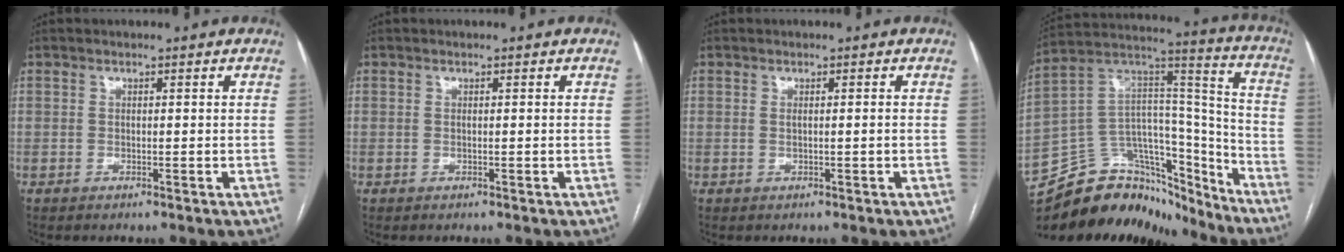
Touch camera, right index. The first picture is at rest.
{"total": 0.0}
{"total": 1.0, "force": [0.0, 0.0, 1.0], "torque": [-0.019, -0.001, 0.003]}
{"total": 24.0, "force": [-20.8, 10.1, 6.3], "torque": [-0.131, 0.078, -0.323]}